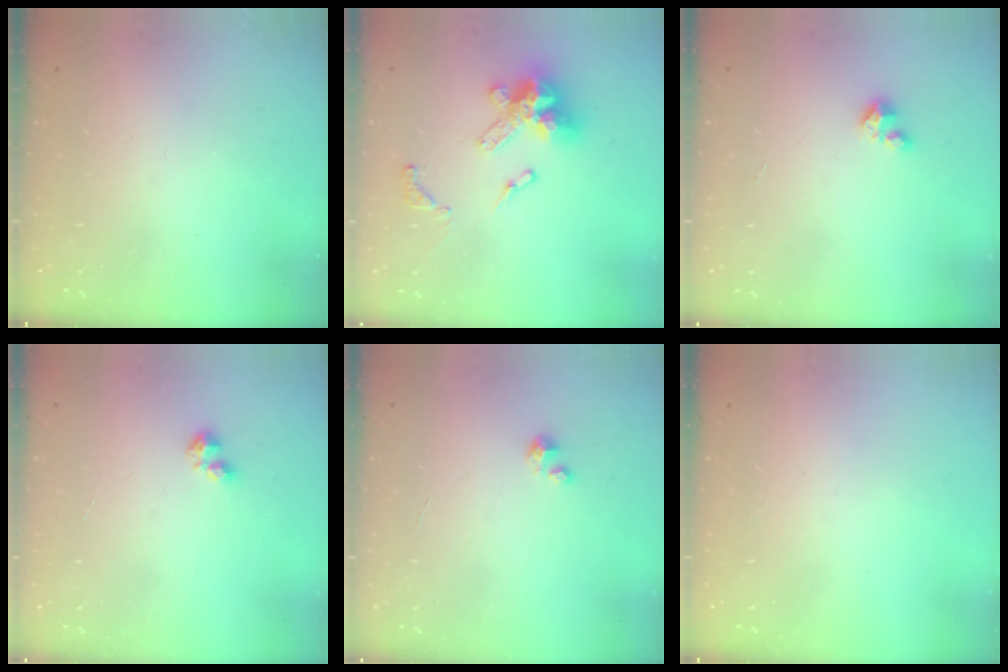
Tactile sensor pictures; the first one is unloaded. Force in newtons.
{"total": 13.7, "press": 13.6, "slide": 1.5}
{"total": 1.5, "press": 1.5, "slide": 0.2}
{"total": 1.9, "press": 1.9, "slide": 0.4}
{"total": 0.6, "press": 0.6, "slide": 0.3}
{"total": 0.0}